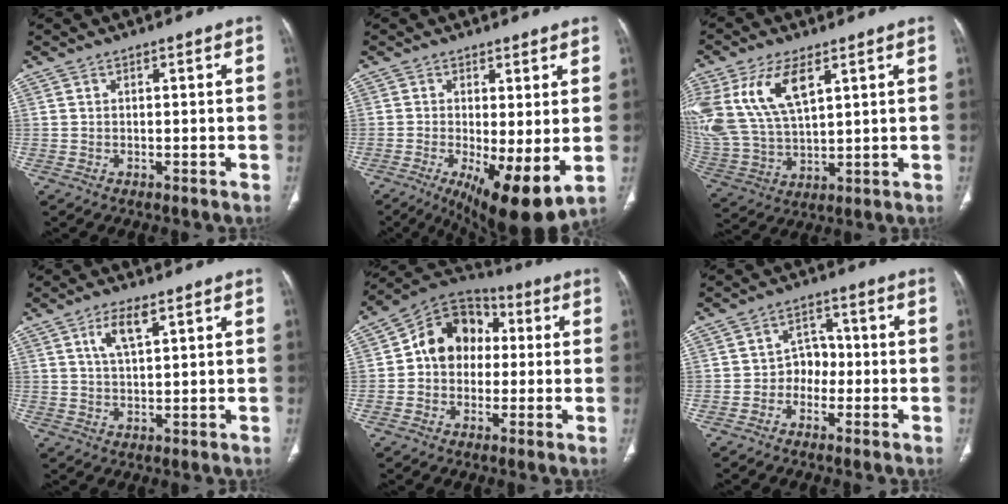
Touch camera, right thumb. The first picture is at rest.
{"total": 11.8, "force": [-2.3, 3.5, 11.0], "torque": [-0.176, -0.024, -0.024]}
{"total": 16.9, "force": [7.1, 8.5, 12.8], "torque": [-0.274, -0.019, 0.147]}
{"total": 5.2, "force": [2.6, 1.7, 4.1], "torque": [-0.080, -0.008, 0.054]}
{"total": 12.8, "force": [1.0, 10.3, 7.6], "torque": [-0.087, 0.033, 0.002]}
{"total": 4.5, "force": [-1.4, 3.7, 2.1], "torque": [0.001, 0.021, -0.035]}